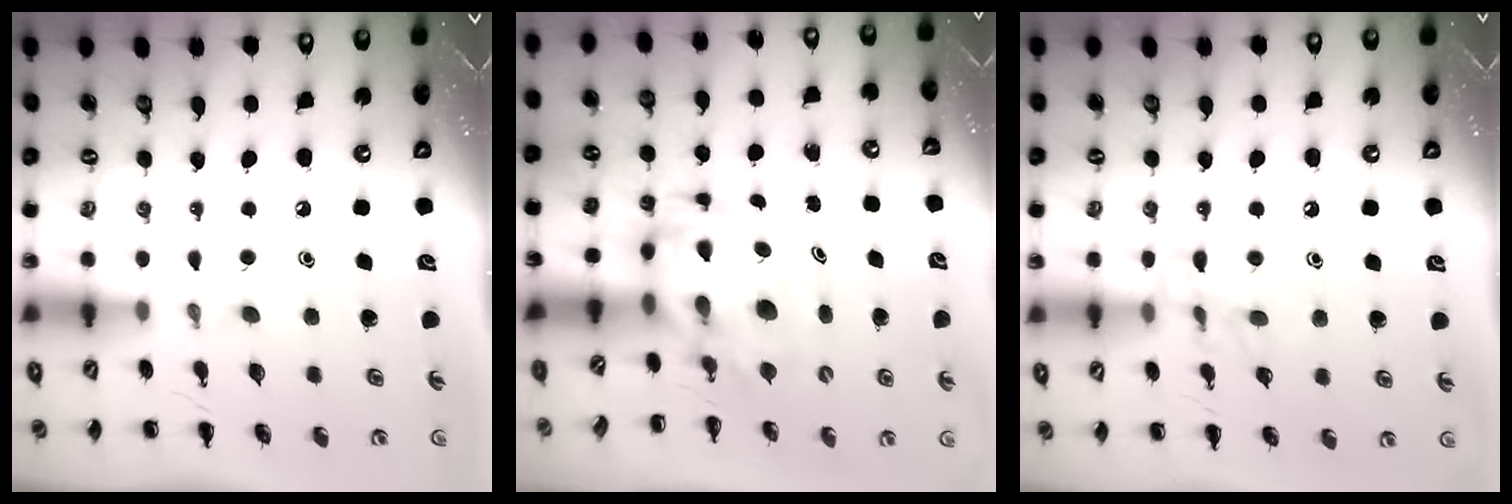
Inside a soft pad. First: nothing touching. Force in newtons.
{"total": 3.5, "press": 3.4, "slide": 0.7}
{"total": 9.3, "press": 9.2, "slide": 1.0}